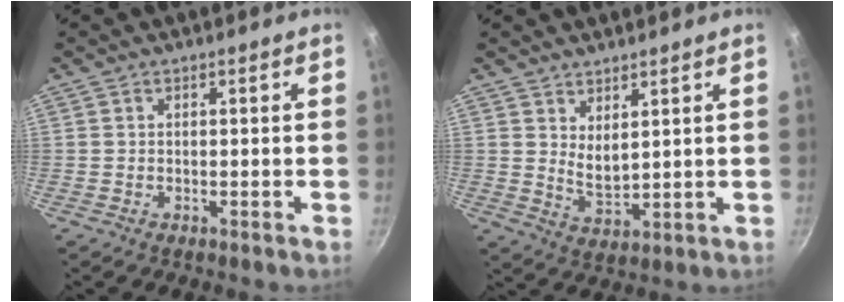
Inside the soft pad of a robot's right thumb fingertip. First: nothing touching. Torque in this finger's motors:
{"motor_torque": [-0.32, 0.56, 0.65, 0.41, 0.16]}